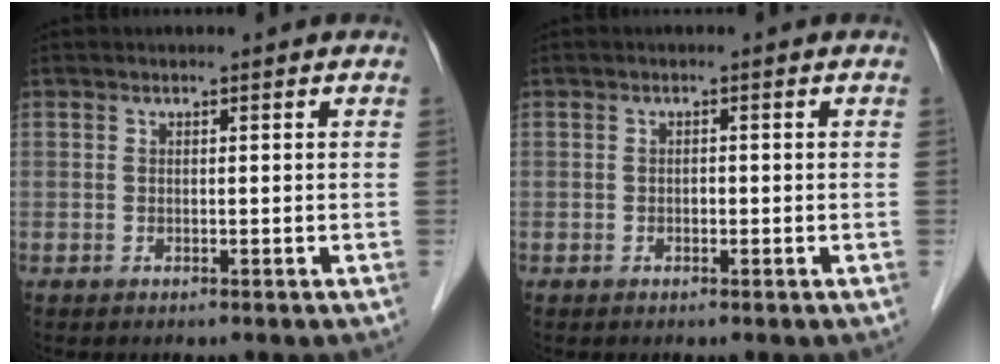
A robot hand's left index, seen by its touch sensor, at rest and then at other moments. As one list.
[{"total": 0.6, "force": [-0.3, 0.4, 0.4], "torque": [-0.005, 0.001, -0.007]}]